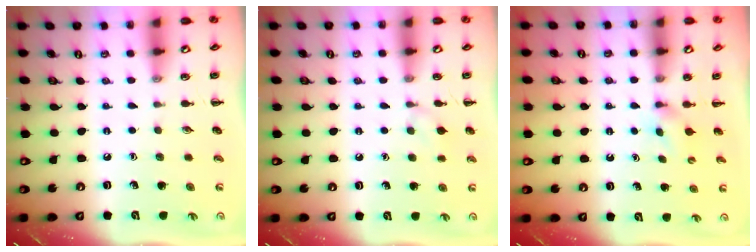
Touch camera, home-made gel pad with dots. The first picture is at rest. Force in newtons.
{"total": 5.8, "press": 5.5, "slide": 2.0}
{"total": 2.4, "press": 2.3, "slide": 0.9}